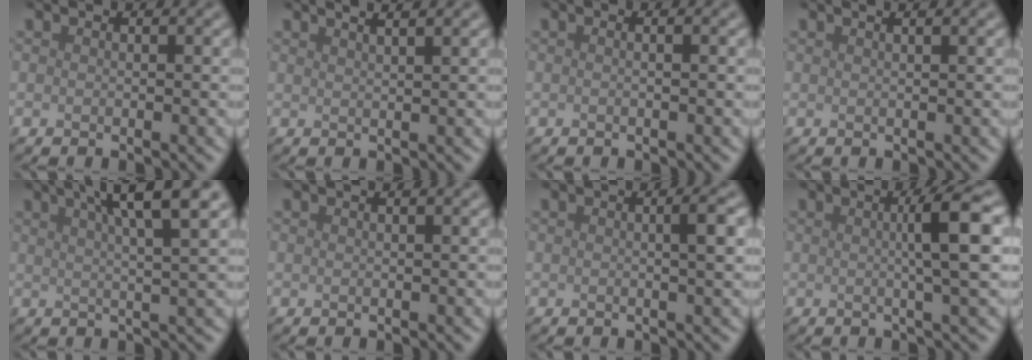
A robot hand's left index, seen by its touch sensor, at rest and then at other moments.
{"total": 3.6, "force": [2.4, 1.4, 2.2], "torque": [0.001, 0.023, -0.002]}
{"total": 1.3, "force": [0.2, 0.6, 1.1], "torque": [-0.006, -0.006, -0.010]}
{"total": 2.2, "force": [1.3, 1.0, 1.5], "torque": [0.002, 0.001, -0.010]}
{"total": 7.2, "force": [3.7, 1.4, 6.0], "torque": [-0.059, 0.022, 0.045]}
{"total": 0.8, "force": [0.5, 0.3, 0.6], "torque": [-0.004, 0.001, 0.000]}
{"total": 2.0, "force": [0.2, 0.4, 2.0], "torque": [-0.025, 0.007, -0.001]}
{"total": 4.9, "force": [0.6, 0.6, 4.9], "torque": [-0.068, 0.010, 0.006]}